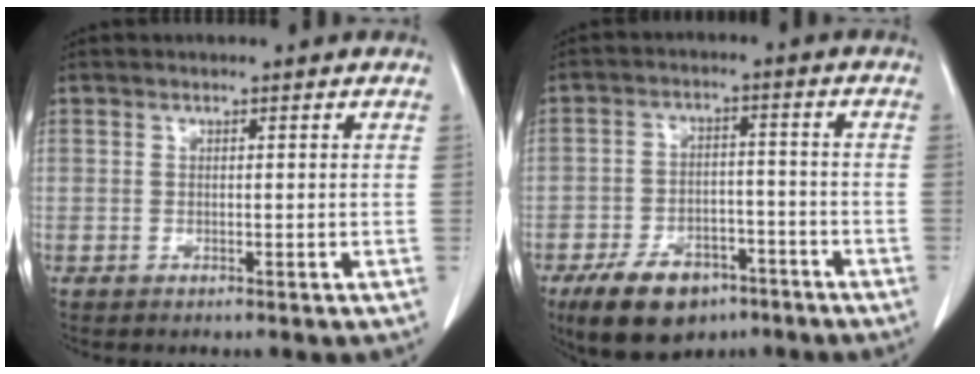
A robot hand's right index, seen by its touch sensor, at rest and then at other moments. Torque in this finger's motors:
{"motor_torque": [0.57, -0.50, 0.26, 0.03]}